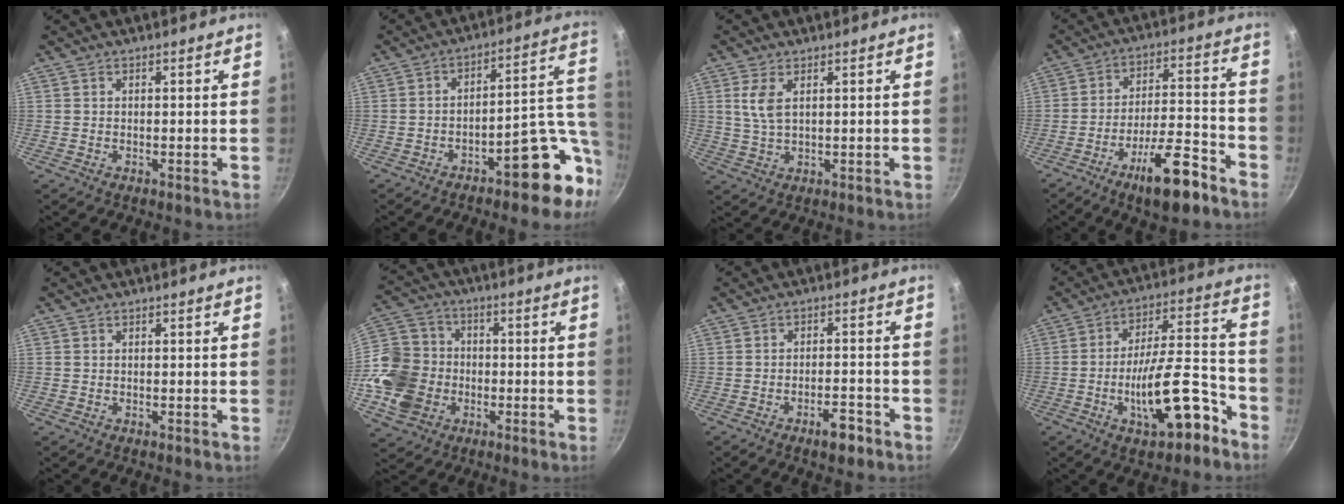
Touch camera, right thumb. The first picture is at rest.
{"total": 13.2, "force": [-6.5, 5.3, 10.2], "torque": [-0.063, 0.064, -0.088]}
{"total": 4.6, "force": [1.6, 2.1, 3.8], "torque": [-0.078, -0.007, 0.033]}
{"total": 13.9, "force": [-8.5, 4.1, 10.1], "torque": [-0.149, 0.057, -0.131]}
{"total": 0.0}
{"total": 15.7, "force": [-4.0, 13.2, 7.5], "torque": [-0.134, 0.037, -0.079]}
{"total": 5.0, "force": [-3.1, 1.8, 3.5], "torque": [-0.043, 0.022, -0.043]}
{"total": 16.9, "force": [-7.7, 6.3, 13.7], "torque": [-0.182, 0.064, -0.117]}